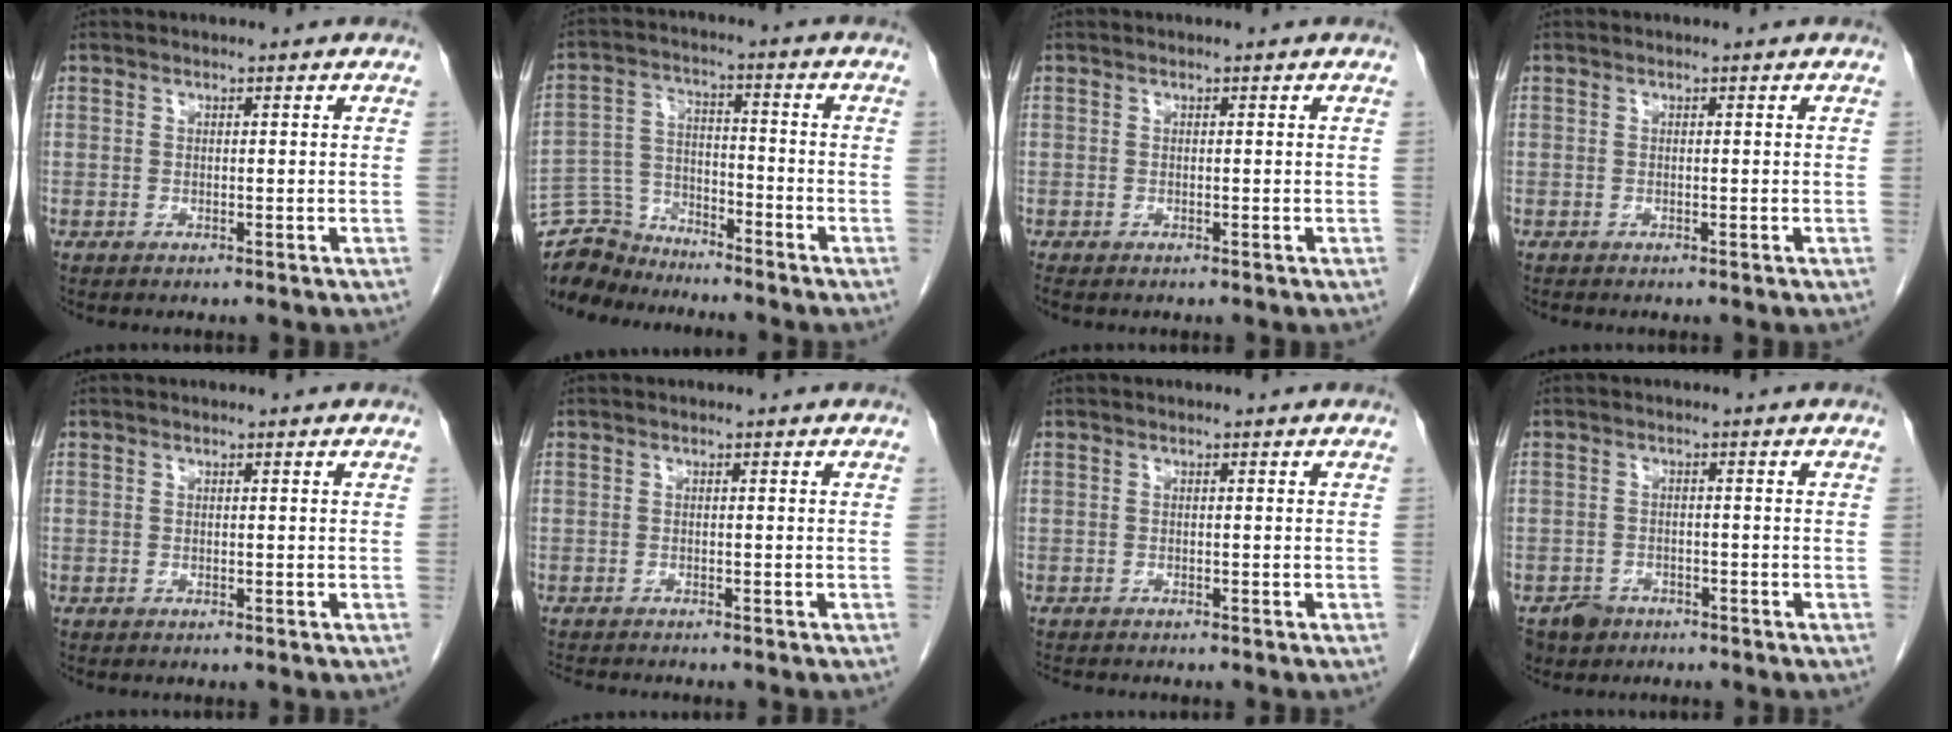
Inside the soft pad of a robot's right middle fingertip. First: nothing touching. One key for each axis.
{"total": 8.7, "fx": -8.4, "fy": 2.2, "fz": -0.4, "tx": 0.001, "ty": 0.013, "tz": -0.164}
{"total": 0.7, "fx": -0.6, "fy": 0.2, "fz": 0.3, "tx": -0.006, "ty": -0.001, "tz": -0.009}
{"total": 0.0}
{"total": 0.0}
{"total": 3.4, "fx": -3.2, "fy": 0.3, "fz": 1.2, "tx": -0.013, "ty": -0.009, "tz": -0.050}
{"total": 2.8, "fx": -2.5, "fy": 0.5, "fz": 1.1, "tx": -0.016, "ty": -0.005, "tz": -0.035}
{"total": 3.6, "fx": -2.5, "fy": 2.6, "fz": 0.4, "tx": -0.007, "ty": 0.005, "tz": -0.038}